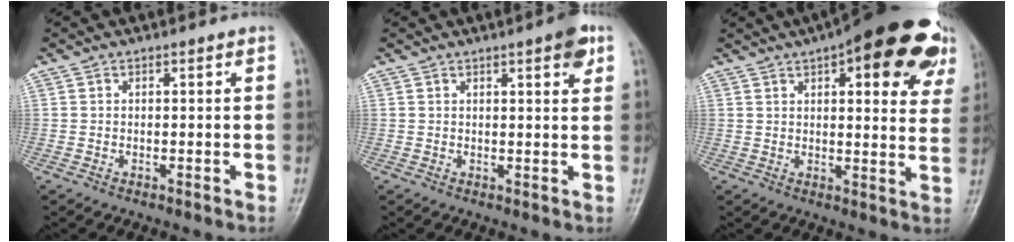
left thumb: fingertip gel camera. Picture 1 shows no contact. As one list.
[{"total": 4.1, "force": [2.2, 0.9, 3.3], "torque": [-0.037, -0.008, 0.025]}, {"total": 23.1, "force": [12.1, 8.2, 17.9], "torque": [-0.204, -0.012, 0.145]}]